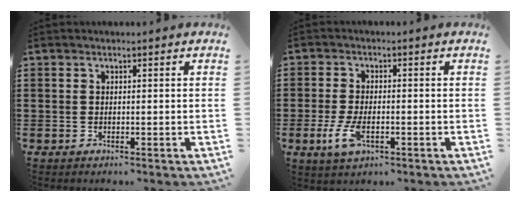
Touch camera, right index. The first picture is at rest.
{"total": 4.8, "force": [-1.5, 2.2, 4.0], "torque": [-0.095, -0.008, -0.033]}